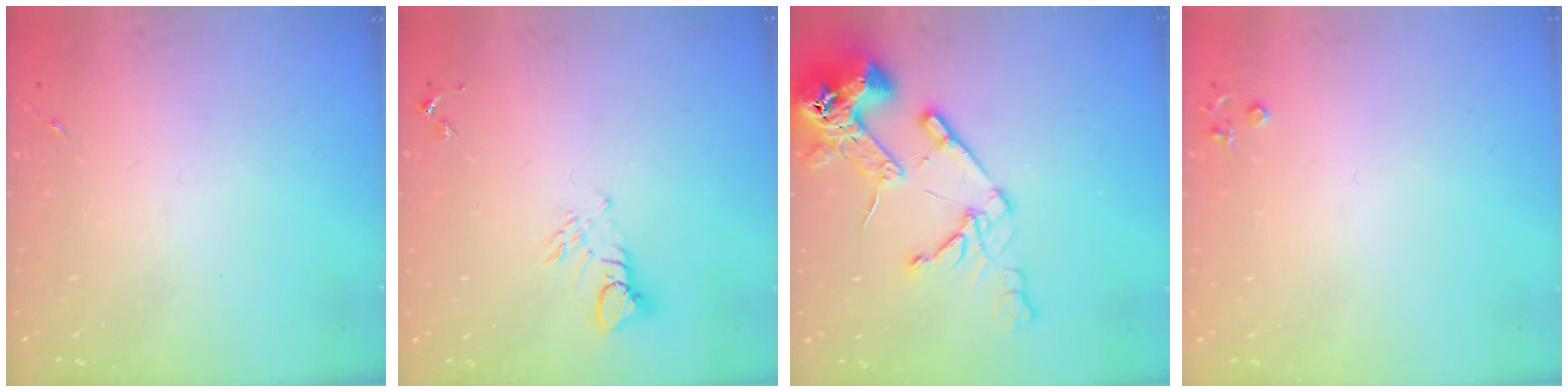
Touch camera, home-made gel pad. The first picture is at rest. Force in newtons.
{"total": 5.3, "press": 5.2, "slide": 0.4}
{"total": 16.6, "press": 16.5, "slide": 2.0}
{"total": 3.9, "press": 3.8, "slide": 0.6}